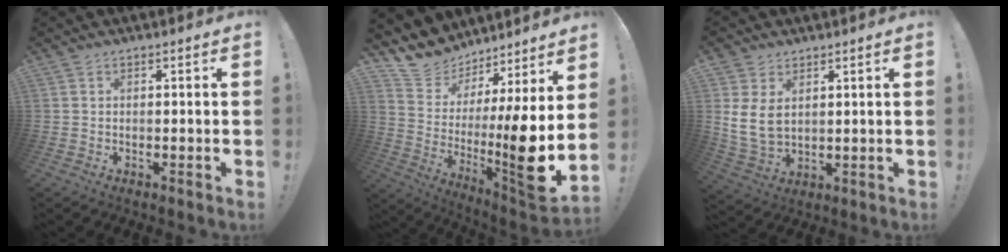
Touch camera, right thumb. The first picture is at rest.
{"total": 9.9, "force": [0.9, 1.9, 9.6], "torque": [-0.155, -0.058, 0.014]}
{"total": 8.5, "force": [2.5, 5.7, 5.7], "torque": [-0.110, -0.014, 0.051]}